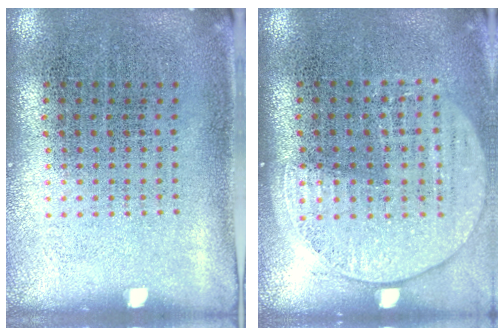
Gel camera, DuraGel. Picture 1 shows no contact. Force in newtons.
{"total": 1.5, "press": 1.4, "slide": 0.5}